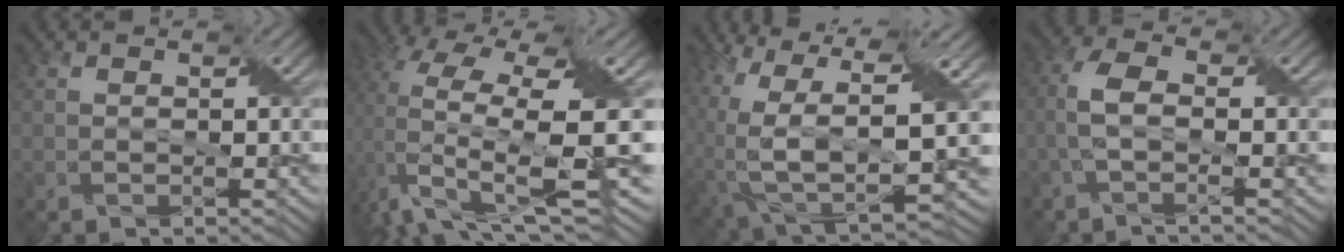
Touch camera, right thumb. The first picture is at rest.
{"total": 14.4, "force": [0.1, 4.9, 13.6], "torque": [-0.273, -0.001, 0.009]}
{"total": 14.7, "force": [-0.1, 7.4, 12.7], "torque": [-0.259, -0.039, 0.025]}
{"total": 4.4, "force": [-1.0, 1.3, 4.0], "torque": [-0.092, 0.007, -0.029]}